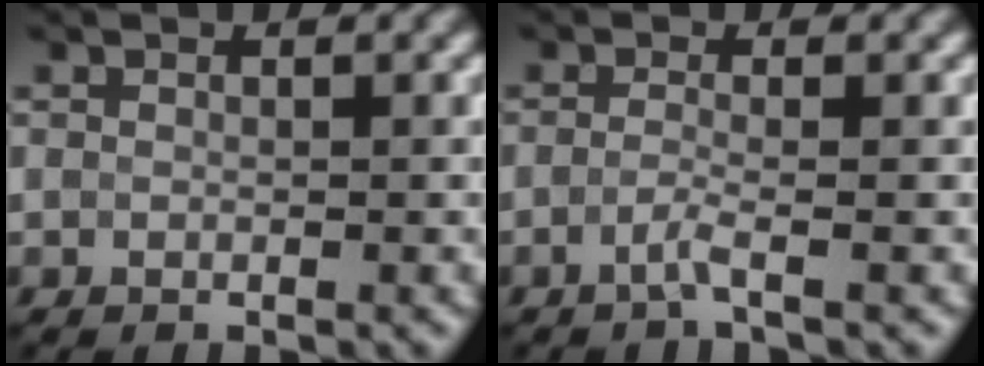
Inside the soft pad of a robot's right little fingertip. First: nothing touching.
{"total": 1.2, "force": [-1.1, -0.1, 0.4], "torque": [-0.010, 0.001, -0.029]}